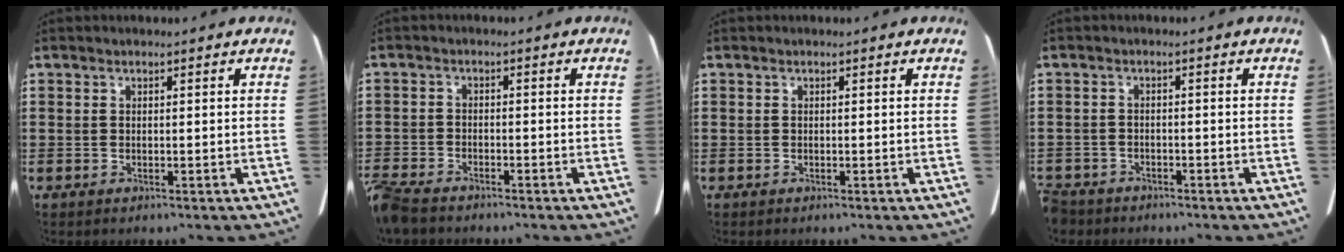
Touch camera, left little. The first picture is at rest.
{"total": 2.8, "force": [-2.6, 0.5, 0.7], "torque": [-0.035, -0.005, -0.061]}
{"total": 0.0}
{"total": 1.9, "force": [-1.9, 0.3, -0.1], "torque": [-0.003, 0.000, -0.043]}